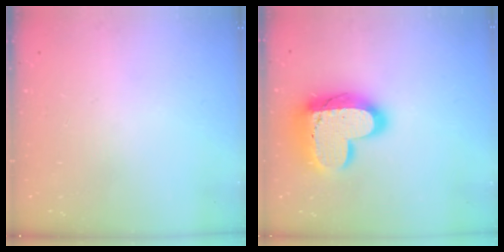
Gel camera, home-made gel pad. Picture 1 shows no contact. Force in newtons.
{"total": 19.8, "press": 19.7, "slide": 1.5}